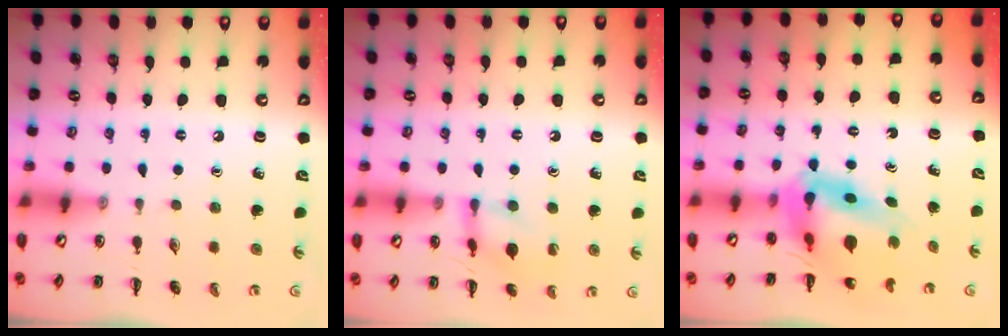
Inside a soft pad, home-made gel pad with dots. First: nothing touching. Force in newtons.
{"total": 12.1, "press": 12.0, "slide": 1.8}
{"total": 7.6, "press": 7.2, "slide": 2.4}